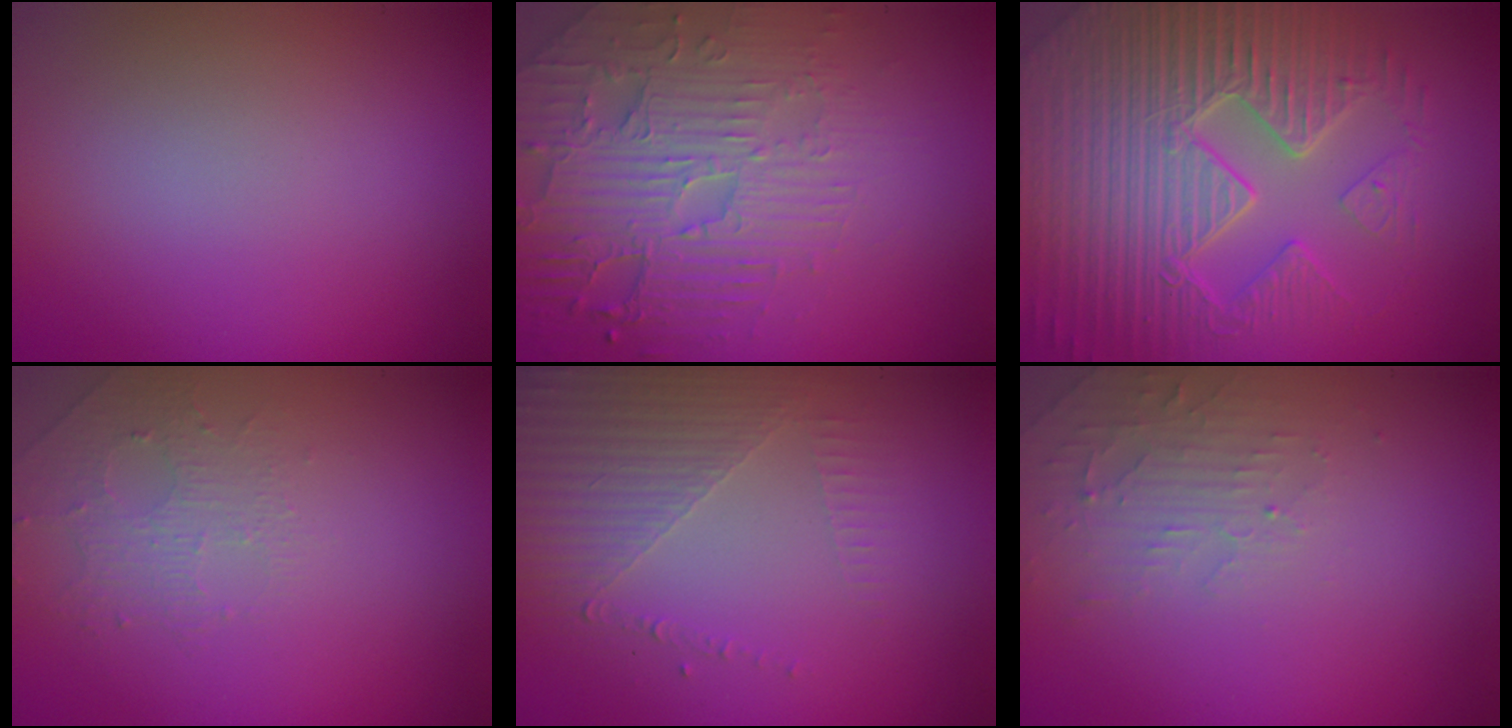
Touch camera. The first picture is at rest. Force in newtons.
{"total": 5.2, "press": 4.8, "slide": 2.0}
{"total": 10.0, "press": 6.7, "slide": 7.4}
{"total": 1.5, "press": 1.0, "slide": 1.1}
{"total": 4.9, "press": 2.9, "slide": 3.9}
{"total": 2.4, "press": 2.3, "slide": 0.5}